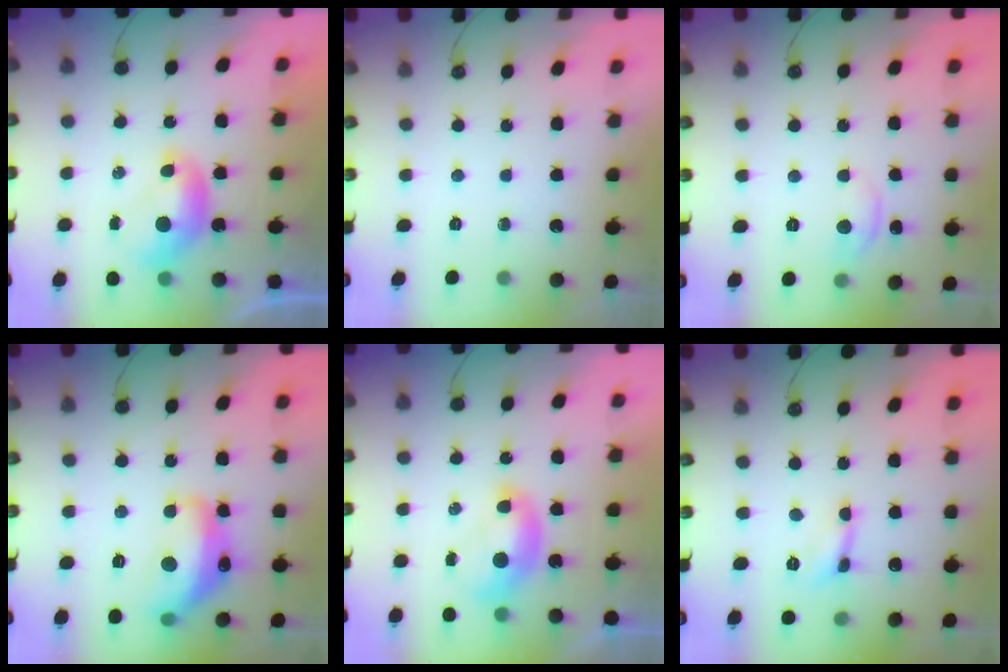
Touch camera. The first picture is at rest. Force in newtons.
{"total": 0.0}
{"total": 0.9, "press": 0.8, "slide": 0.4}
{"total": 10.2, "press": 10.1, "slide": 0.6}
{"total": 1.2, "press": 1.2, "slide": 0.3}
{"total": 1.4, "press": 1.4, "slide": 0.2}